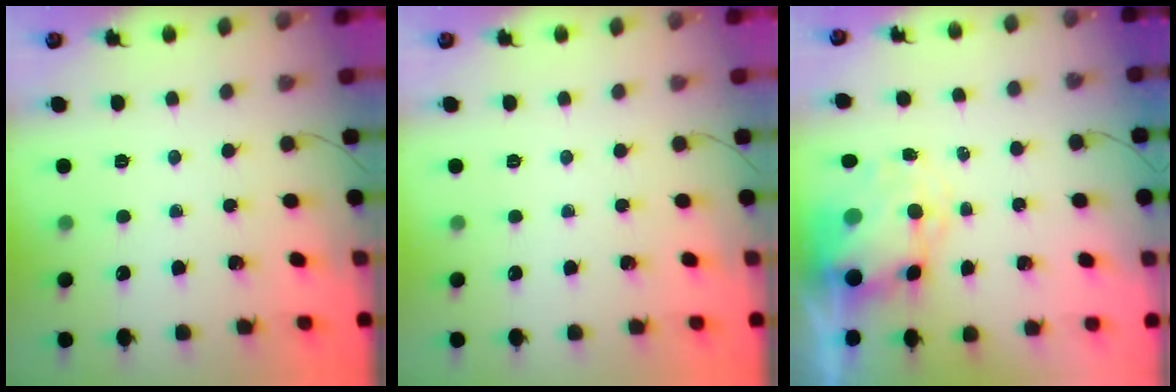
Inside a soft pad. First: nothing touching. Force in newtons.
{"total": 0.0}
{"total": 6.9, "press": 6.6, "slide": 1.8}